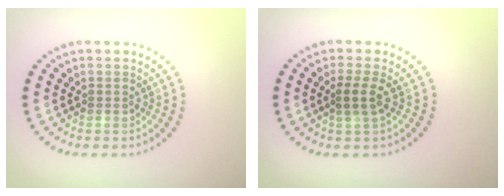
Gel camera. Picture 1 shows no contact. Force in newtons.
{"total": 1.8, "press": 1.5, "slide": 1.0}